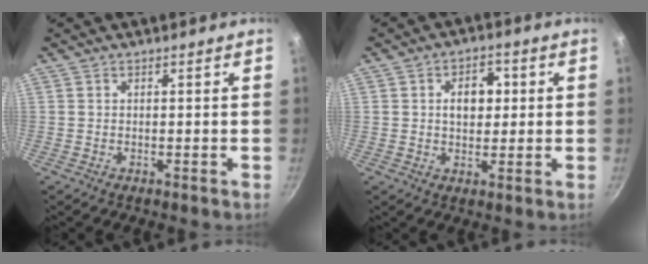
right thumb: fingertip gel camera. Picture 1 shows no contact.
{"total": 6.5, "force": [1.0, 4.6, 4.6], "torque": [-0.036, 0.005, 0.010]}